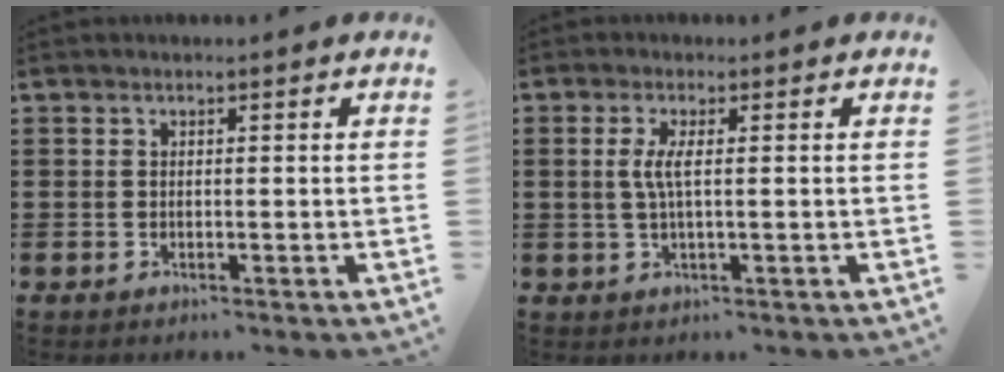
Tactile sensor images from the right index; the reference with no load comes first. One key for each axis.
{"total": 3.1, "fx": 0.1, "fy": 0.2, "fz": 3.1, "tx": -0.073, "ty": -0.010, "tz": -0.005}